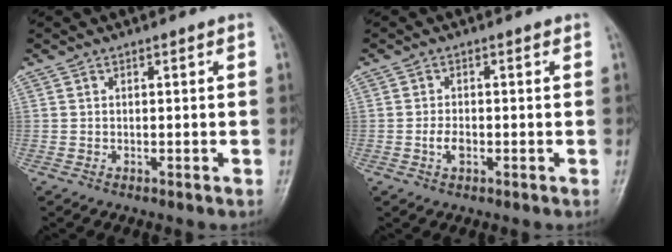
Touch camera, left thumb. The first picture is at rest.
{"total": 2.3, "force": [-0.6, 1.4, 1.8], "torque": [-0.032, 0.002, -0.012]}